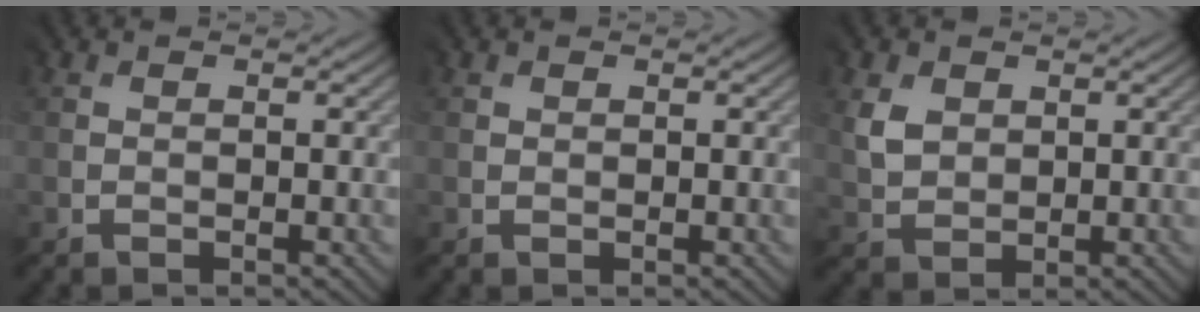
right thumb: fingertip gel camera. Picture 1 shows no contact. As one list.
[{"total": 0.8, "force": [0.6, 0.3, -0.3], "torque": [0.006, -0.002, 0.012]}, {"total": 2.4, "force": [1.3, 2.0, 0.2], "torque": [-0.024, -0.002, 0.028]}]